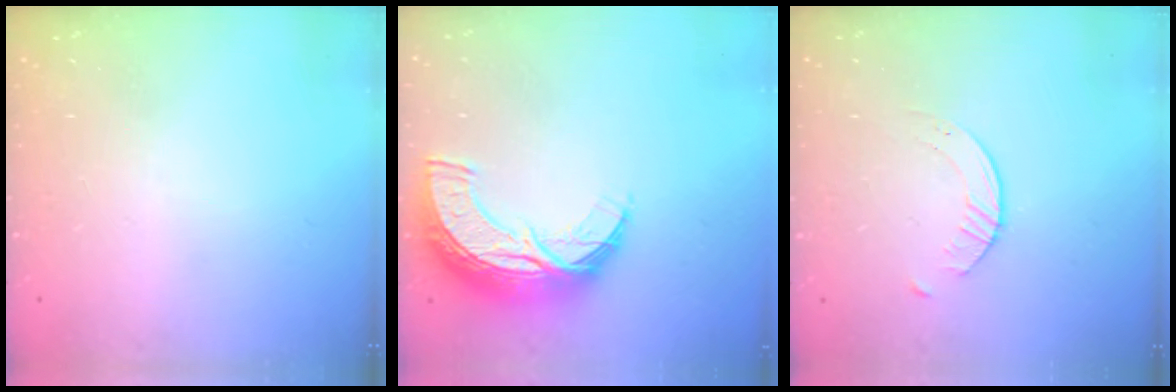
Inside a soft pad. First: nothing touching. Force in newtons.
{"total": 13.7, "press": 13.6, "slide": 0.8}
{"total": 1.6, "press": 1.6, "slide": 0.3}